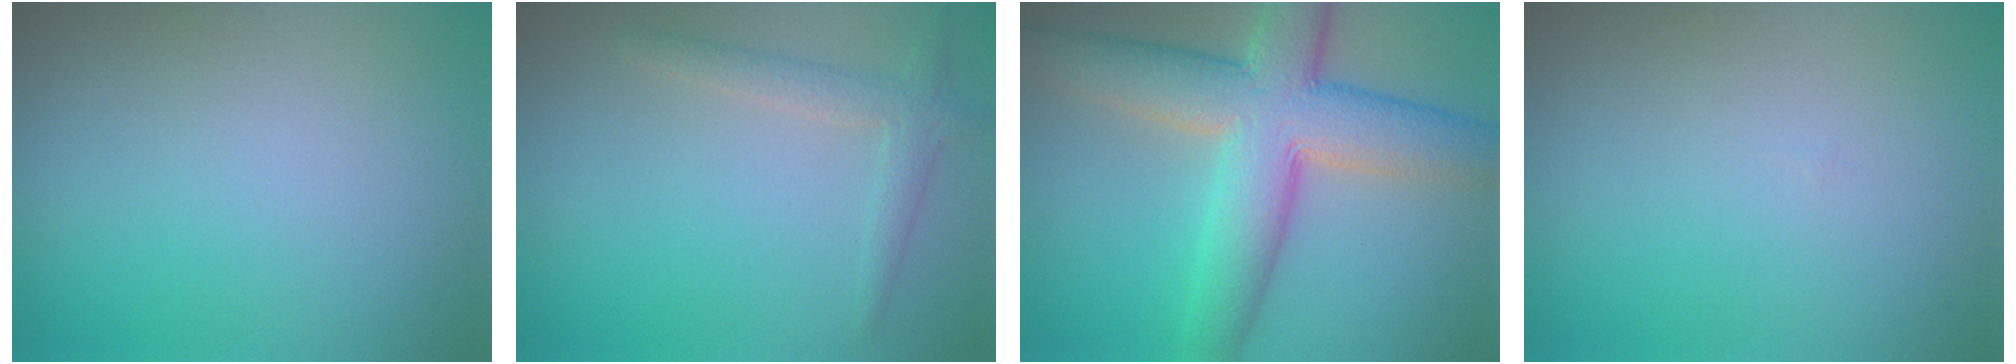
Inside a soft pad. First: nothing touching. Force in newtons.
{"total": 2.2, "press": 2.2, "slide": 0.1}
{"total": 9.7, "press": 9.7, "slide": 0.4}
{"total": 0.0}